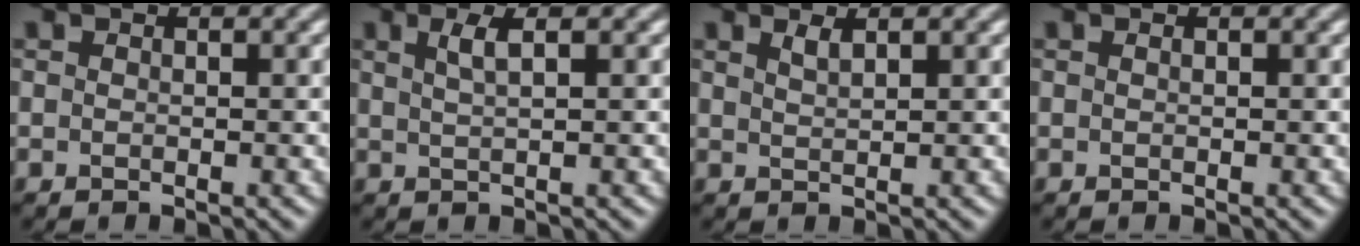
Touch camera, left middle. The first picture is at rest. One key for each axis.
{"total": 2.1, "fx": 0.9, "fy": 0.6, "fz": 1.8, "tx": -0.027, "ty": 0.003, "tz": 0.013}
{"total": 1.3, "fx": 0.9, "fy": 0.3, "fz": 0.8, "tx": -0.011, "ty": 0.002, "tz": 0.015}
{"total": 0.0}